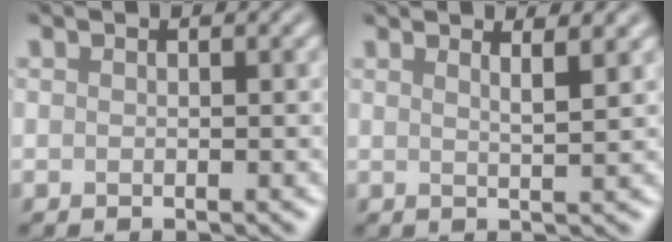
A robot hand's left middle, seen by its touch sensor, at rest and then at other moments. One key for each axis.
{"total": 2.2, "fx": 1.4, "fy": 0.4, "fz": 1.6, "tx": -0.015, "ty": 0.008, "tz": 0.010}